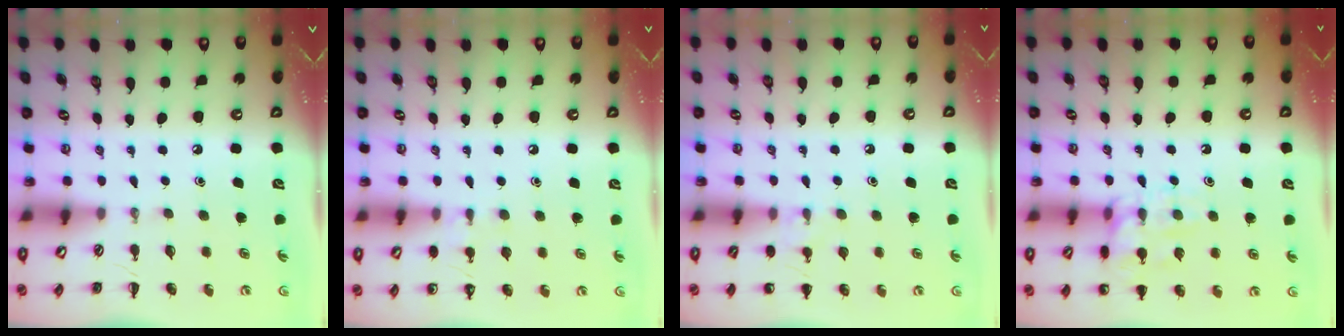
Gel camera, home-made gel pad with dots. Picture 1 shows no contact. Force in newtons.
{"total": 6.4, "press": 6.1, "slide": 1.9}
{"total": 7.4, "press": 7.0, "slide": 2.1}
{"total": 13.3, "press": 13.3, "slide": 0.9}